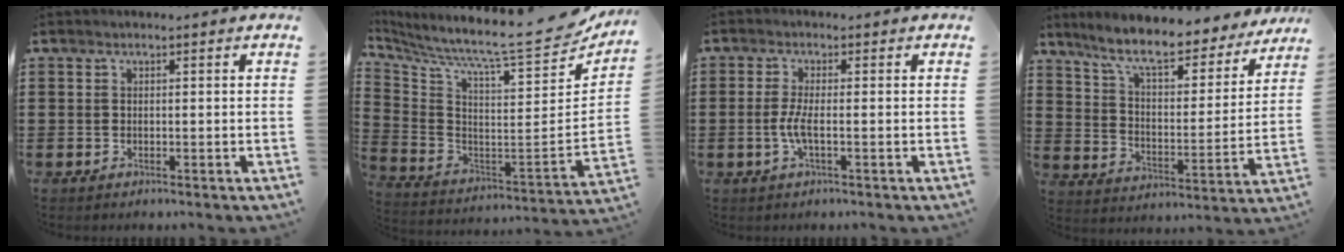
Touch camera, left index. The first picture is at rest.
{"total": 8.4, "force": [7.7, -0.3, 3.3], "torque": [-0.089, -0.092, 0.117]}
{"total": 3.3, "force": [-0.7, 0.4, 3.2], "torque": [-0.080, -0.009, -0.021]}
{"total": 9.5, "force": [8.2, 1.1, 4.6], "torque": [-0.121, -0.045, 0.139]}